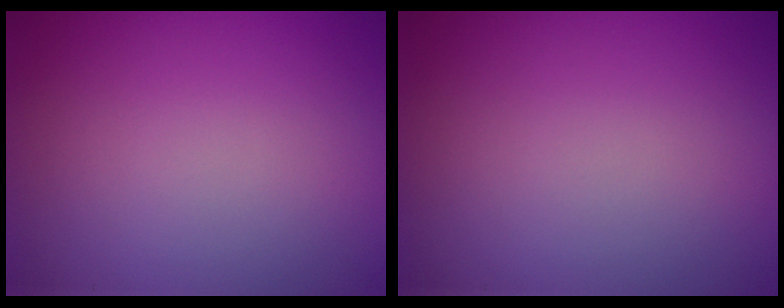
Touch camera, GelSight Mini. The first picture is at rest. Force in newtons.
{"total": 0.0}